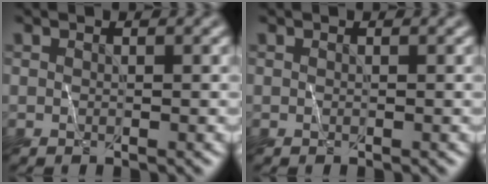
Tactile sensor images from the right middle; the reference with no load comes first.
{"total": 0.0}